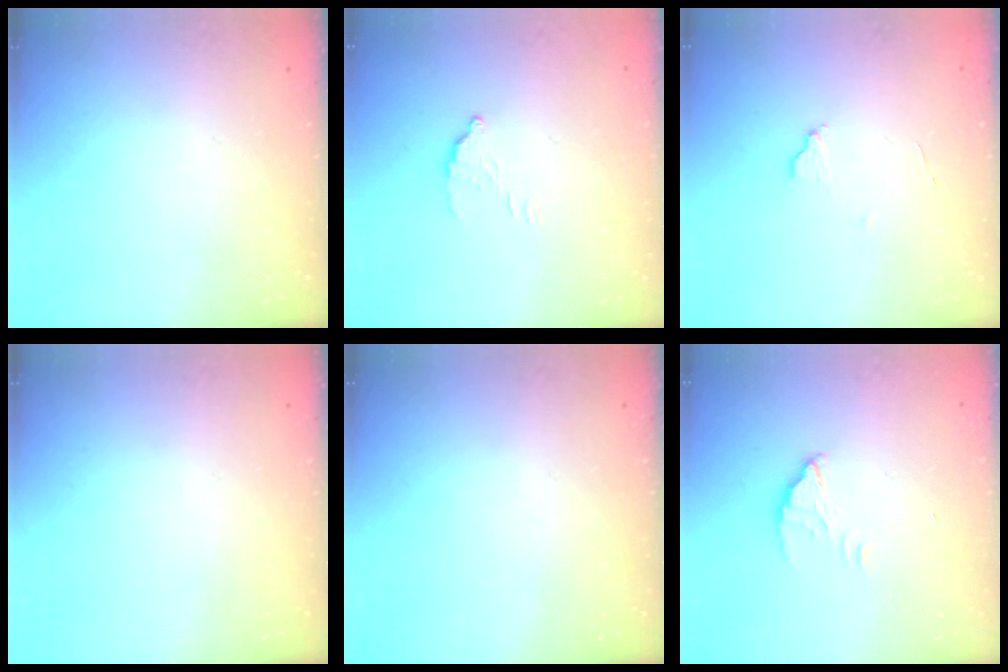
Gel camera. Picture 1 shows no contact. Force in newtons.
{"total": 4.8, "press": 4.8, "slide": 0.3}
{"total": 4.3, "press": 4.3, "slide": 0.4}
{"total": 0.0}
{"total": 0.0}
{"total": 2.4, "press": 2.4, "slide": 0.1}